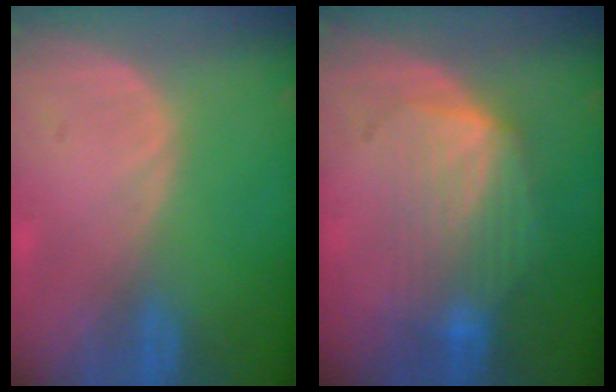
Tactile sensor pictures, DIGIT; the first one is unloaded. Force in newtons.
{"total": 7.2, "press": 7.1, "slide": 1.0}